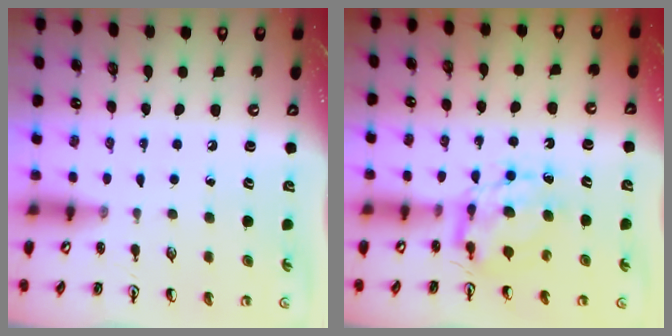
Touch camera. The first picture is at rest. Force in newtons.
{"total": 6.7, "press": 6.7, "slide": 0.2}